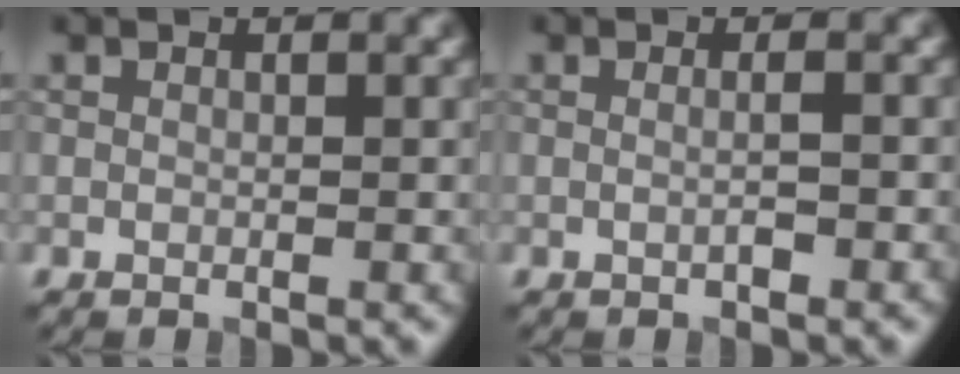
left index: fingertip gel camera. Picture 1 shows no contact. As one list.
[{"total": 1.1, "force": [-0.2, 0.1, 1.1], "torque": [-0.020, 0.002, -0.008]}]